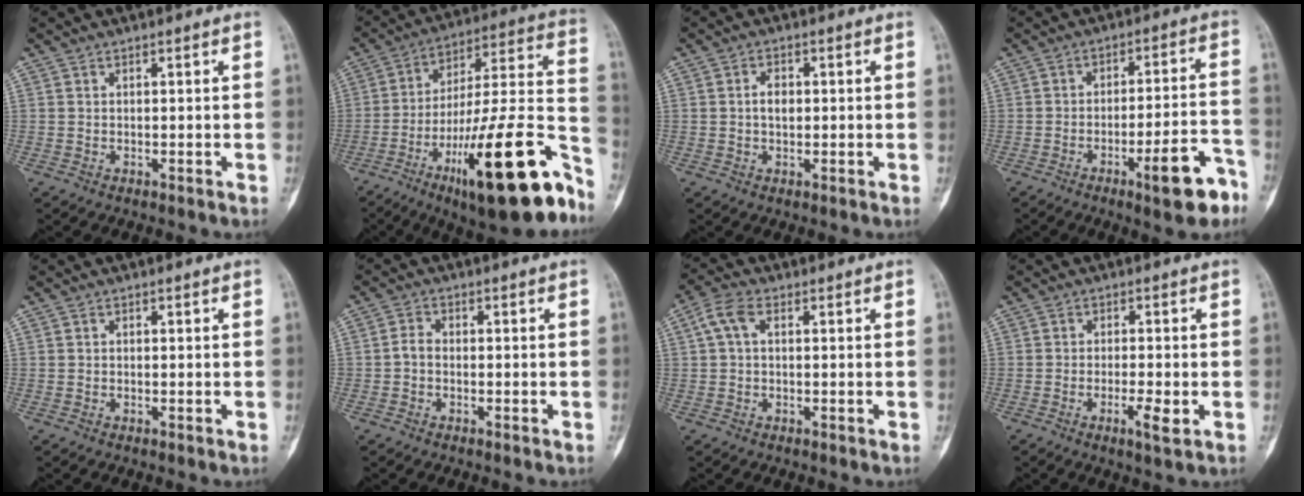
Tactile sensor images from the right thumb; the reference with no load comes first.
{"total": 28.7, "force": [-14.4, 7.0, 23.8], "torque": [-0.311, 0.076, -0.220]}
{"total": 2.8, "force": [0.1, 1.8, 2.1], "torque": [-0.034, 0.004, 0.000]}
{"total": 11.1, "force": [-6.2, 2.5, 8.9], "torque": [-0.116, 0.041, -0.085]}
{"total": 0.0}
{"total": 2.1, "force": [-0.7, 1.3, 1.4], "torque": [-0.025, 0.009, -0.022]}
{"total": 4.2, "force": [1.0, 2.2, 3.4], "torque": [-0.076, 0.015, 0.016]}
{"total": 3.9, "force": [-1.5, 0.6, 3.6], "torque": [-0.067, -0.004, -0.027]}